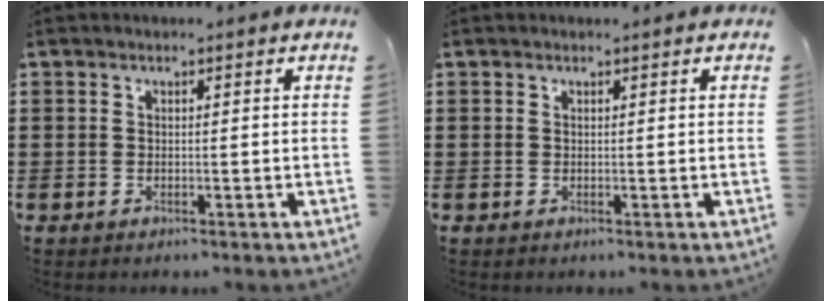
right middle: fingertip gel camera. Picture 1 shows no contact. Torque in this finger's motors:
{"motor_torque": [0.14, -0.01, -0.01, 0.00]}